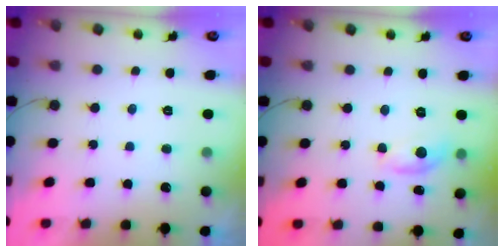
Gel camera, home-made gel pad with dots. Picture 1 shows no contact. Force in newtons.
{"total": 6.3, "press": 6.3, "slide": 0.4}